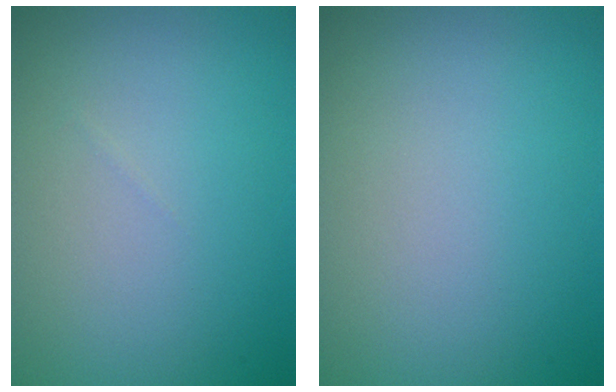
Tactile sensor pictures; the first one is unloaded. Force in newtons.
{"total": 0.0}